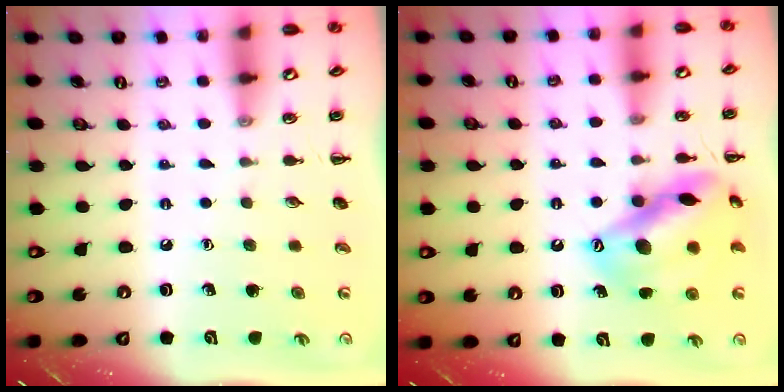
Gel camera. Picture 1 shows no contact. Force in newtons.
{"total": 16.8, "press": 16.8, "slide": 1.7}